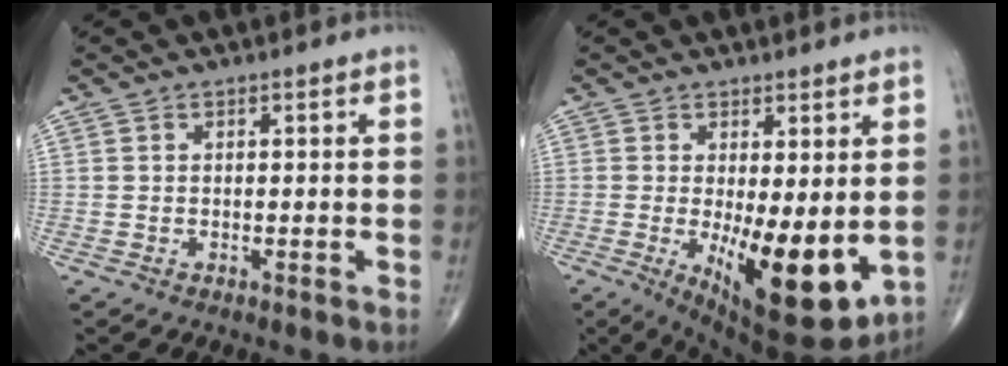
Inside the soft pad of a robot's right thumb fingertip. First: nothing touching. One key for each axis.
{"total": 14.0, "fx": -2.0, "fy": 5.0, "fz": 12.9, "tx": -0.187, "ty": -0.033, "tz": -0.011}